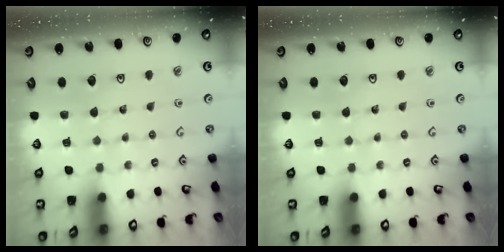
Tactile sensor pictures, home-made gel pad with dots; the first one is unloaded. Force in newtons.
{"total": 0.0}